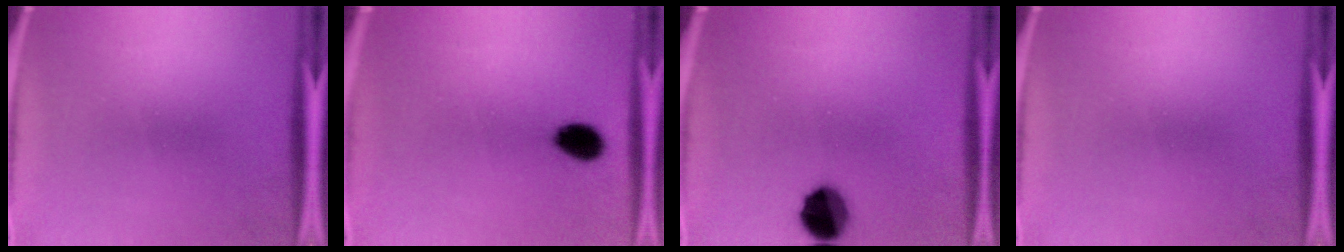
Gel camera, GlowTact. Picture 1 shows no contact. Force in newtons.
{"total": 5.5}
{"total": 9.6}
{"total": 0.0}